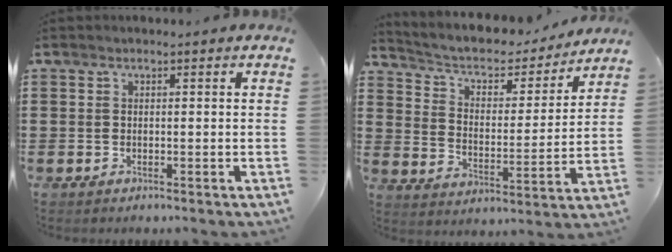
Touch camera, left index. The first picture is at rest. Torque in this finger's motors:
{"motor_torque": [2.14, 0.00, 0.23, 0.10]}